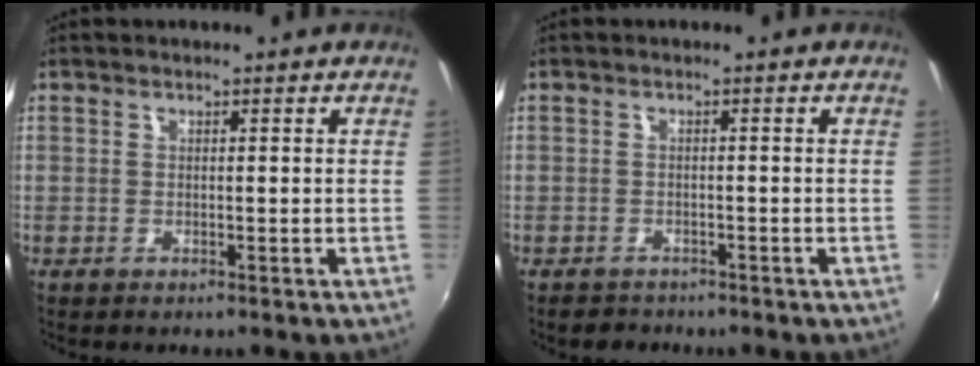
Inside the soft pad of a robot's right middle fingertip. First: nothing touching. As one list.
[{"total": 2.5, "force": [-2.0, 1.6, 0.2], "torque": [-0.011, -0.002, -0.033]}]